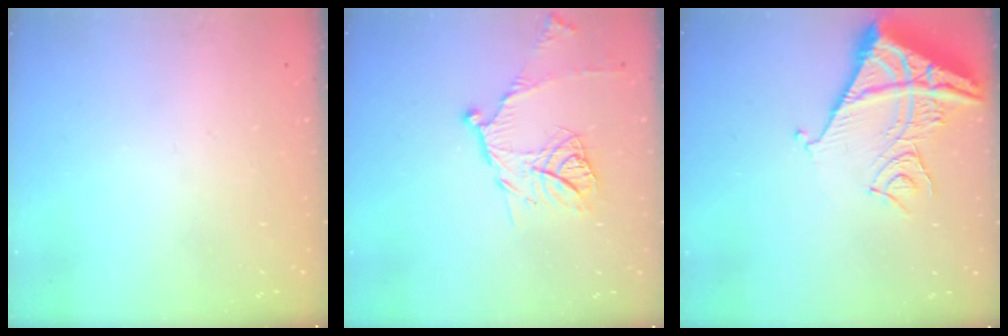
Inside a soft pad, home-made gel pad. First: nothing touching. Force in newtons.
{"total": 12.4, "press": 12.4, "slide": 1.0}
{"total": 12.2, "press": 12.1, "slide": 1.5}